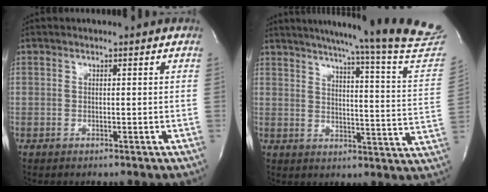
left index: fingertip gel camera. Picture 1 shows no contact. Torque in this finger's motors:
{"motor_torque": [0.23, -0.24, 0.22, 0.07]}